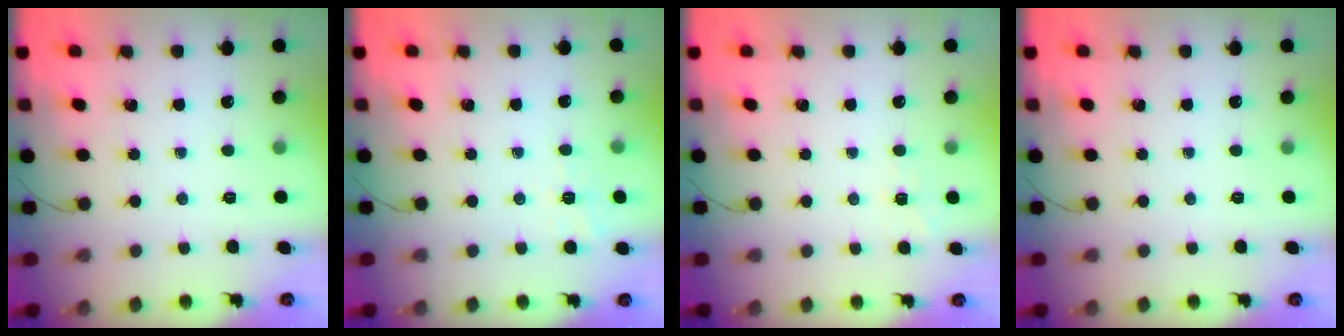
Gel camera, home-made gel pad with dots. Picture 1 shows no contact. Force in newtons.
{"total": 1.8, "press": 0.2, "slide": 1.8}
{"total": 5.2, "press": 5.0, "slide": 1.6}
{"total": 0.0}